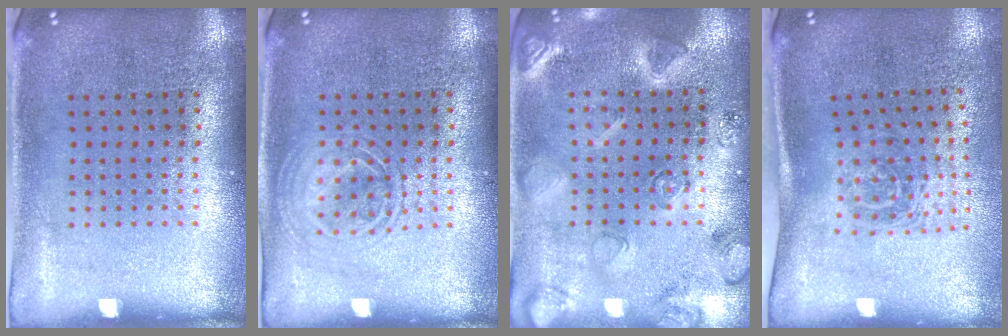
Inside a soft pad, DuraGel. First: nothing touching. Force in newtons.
{"total": 1.2, "press": 1.2, "slide": 0.2}
{"total": 2.7, "press": 2.7, "slide": 0.4}
{"total": 1.7, "press": 1.1, "slide": 1.3}